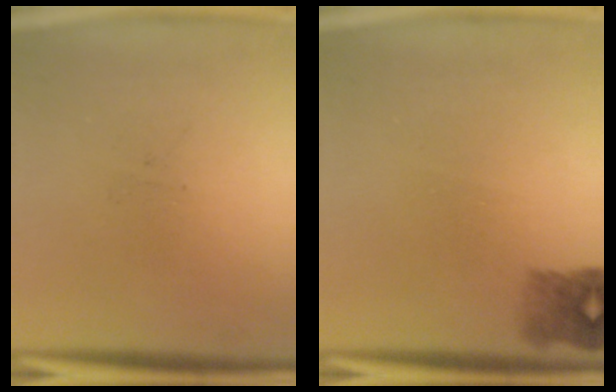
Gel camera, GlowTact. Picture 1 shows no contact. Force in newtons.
{"total": 2.7}